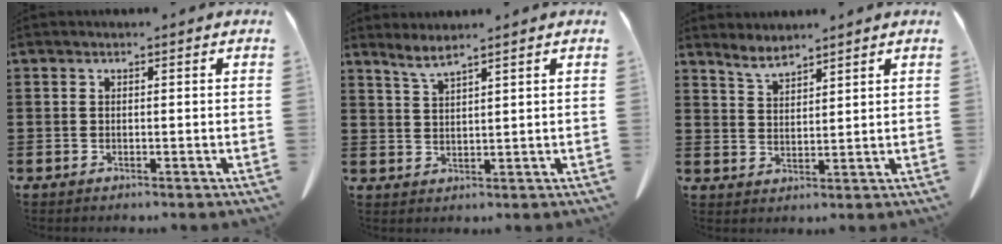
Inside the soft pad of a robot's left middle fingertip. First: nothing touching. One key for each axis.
{"total": 2.8, "fx": 2.3, "fy": -0.2, "fz": 1.5, "tx": -0.036, "ty": -0.002, "tz": 0.044}
{"total": 3.6, "fx": 3.3, "fy": 0.6, "fz": 1.3, "tx": -0.035, "ty": -0.011, "tz": 0.063}